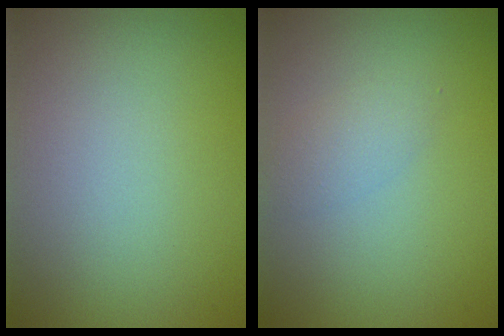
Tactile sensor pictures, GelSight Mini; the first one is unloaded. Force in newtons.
{"total": 1.5, "press": 1.5, "slide": 0.1}